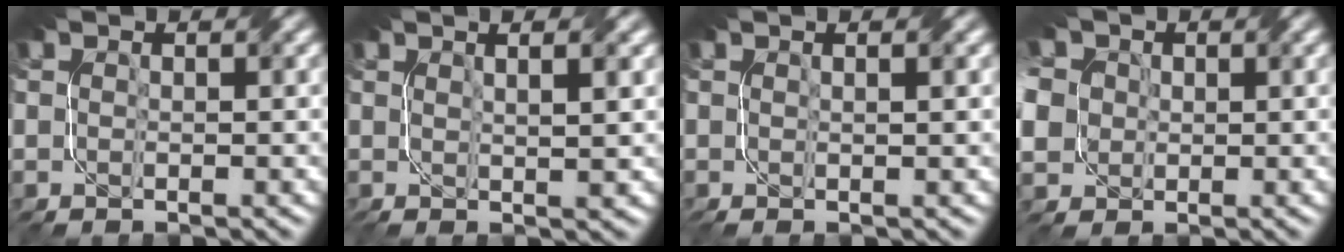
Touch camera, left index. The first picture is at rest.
{"total": 3.7, "force": [1.4, 1.3, 3.2], "torque": [-0.027, 0.011, 0.002]}
{"total": 1.9, "force": [0.5, 0.7, 1.7], "torque": [-0.013, 0.002, 0.004]}
{"total": 7.9, "force": [1.0, 6.8, 4.0], "torque": [-0.102, 0.018, -0.005]}